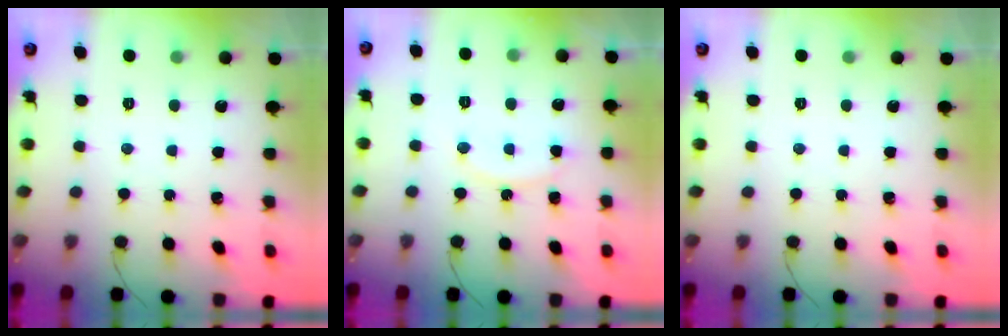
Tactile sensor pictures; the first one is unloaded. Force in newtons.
{"total": 9.0, "press": 9.0, "slide": 0.7}
{"total": 0.0}